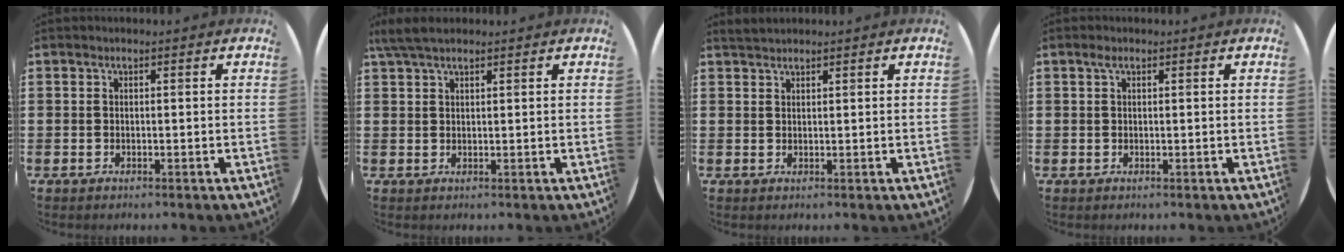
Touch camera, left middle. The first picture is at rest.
{"total": 3.4, "force": [2.7, 0.8, 2.0], "torque": [-0.045, 0.006, 0.050]}
{"total": 1.4, "force": [1.4, 0.3, 0.2], "torque": [-0.006, 0.004, 0.027]}
{"total": 0.8, "force": [0.4, 0.4, 0.6], "torque": [-0.013, 0.003, 0.007]}